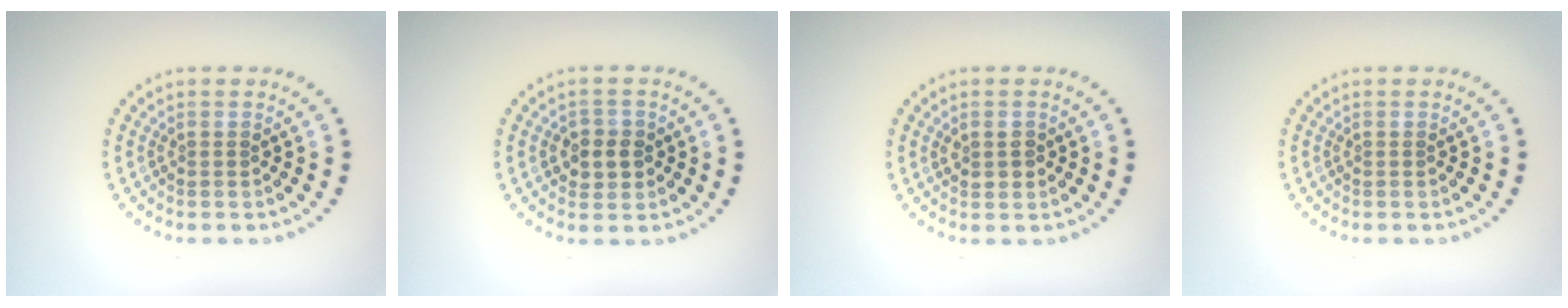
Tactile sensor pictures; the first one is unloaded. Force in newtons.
{"total": 2.4, "press": 2.3, "slide": 0.8}
{"total": 1.5, "press": 1.5, "slide": 0.3}
{"total": 0.0}